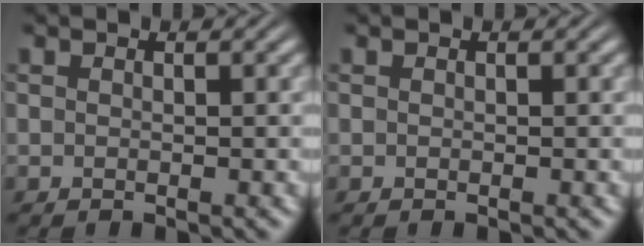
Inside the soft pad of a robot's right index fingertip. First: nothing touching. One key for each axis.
{"total": 0.0}